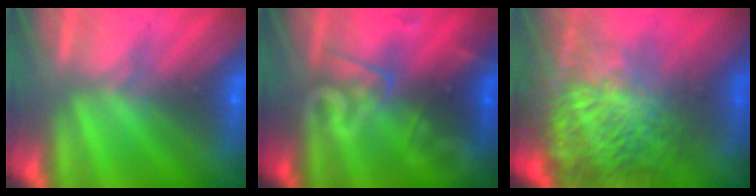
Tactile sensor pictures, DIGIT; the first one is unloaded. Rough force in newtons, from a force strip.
{"total": 2.8}
{"total": 9.9}